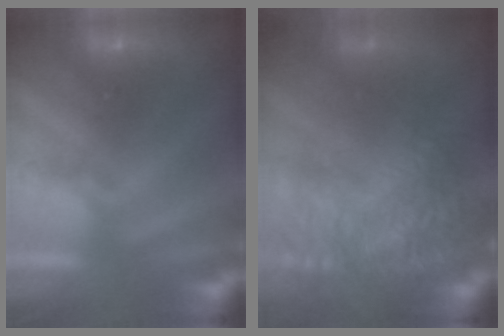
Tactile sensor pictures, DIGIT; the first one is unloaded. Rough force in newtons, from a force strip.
{"total": 7.5}